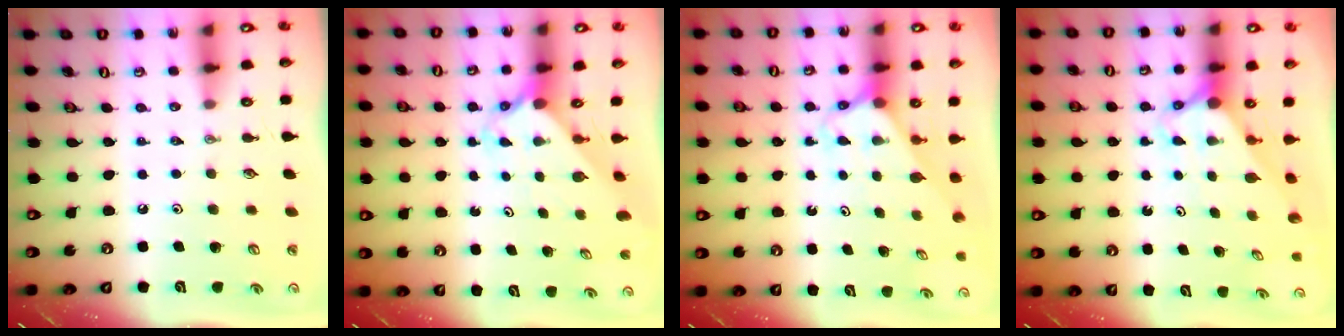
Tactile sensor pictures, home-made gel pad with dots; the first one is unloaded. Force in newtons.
{"total": 2.2, "press": 2.2, "slide": 0.2}
{"total": 2.6, "press": 2.6, "slide": 0.2}
{"total": 2.7, "press": 2.7, "slide": 0.0}